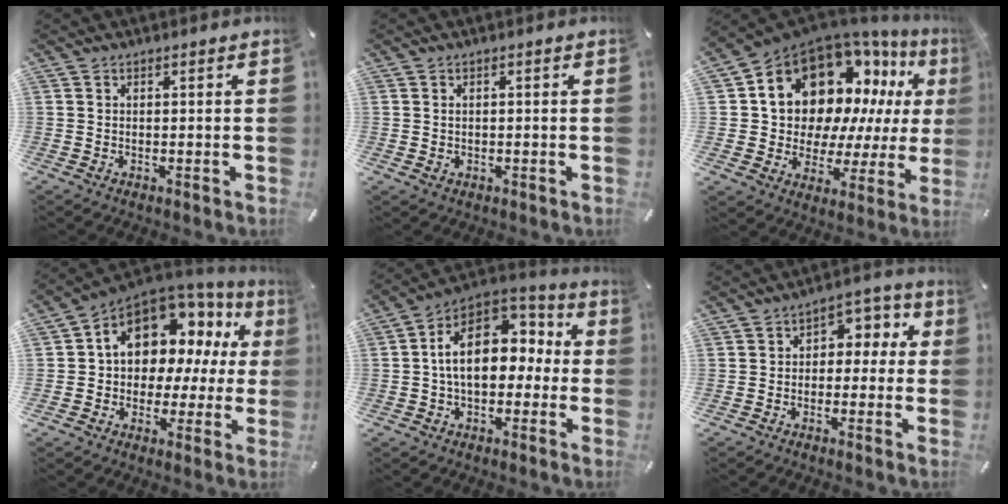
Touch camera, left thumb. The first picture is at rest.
{"total": 1.1, "force": [0.1, 1.0, 0.4], "torque": [-0.011, 0.006, 0.000]}
{"total": 16.6, "force": [9.0, 11.9, 7.5], "torque": [-0.117, -0.086, 0.172]}
{"total": 11.8, "force": [5.7, 8.7, 5.5], "torque": [-0.099, -0.049, 0.103]}
{"total": 16.4, "force": [2.0, 11.2, 11.8], "torque": [-0.199, 0.001, 0.037]}
{"total": 5.3, "force": [-0.8, 4.3, 2.9], "torque": [-0.033, 0.012, -0.025]}